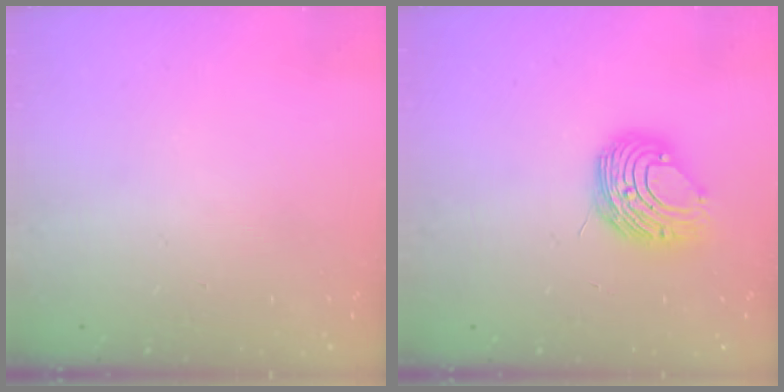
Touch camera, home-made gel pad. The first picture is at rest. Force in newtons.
{"total": 10.3, "press": 10.2, "slide": 1.1}